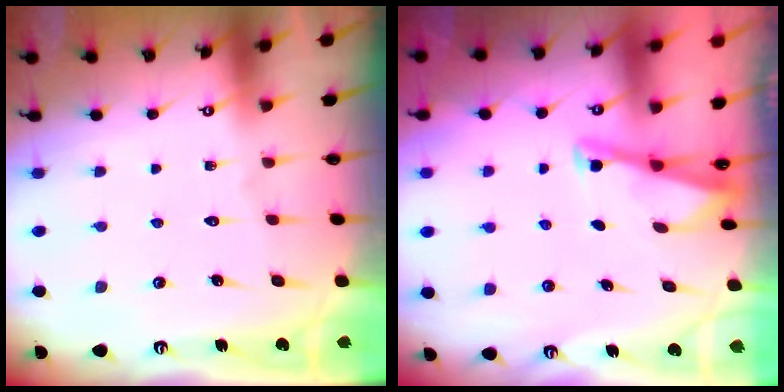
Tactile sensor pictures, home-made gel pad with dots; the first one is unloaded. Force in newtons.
{"total": 2.8, "press": 2.7, "slide": 0.3}